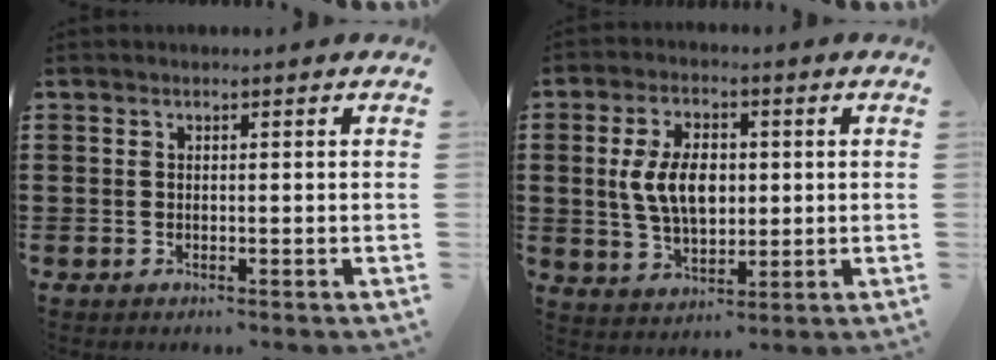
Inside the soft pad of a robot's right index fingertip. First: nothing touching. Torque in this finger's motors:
{"motor_torque": [2.14, 0.00, 0.62, 0.21]}